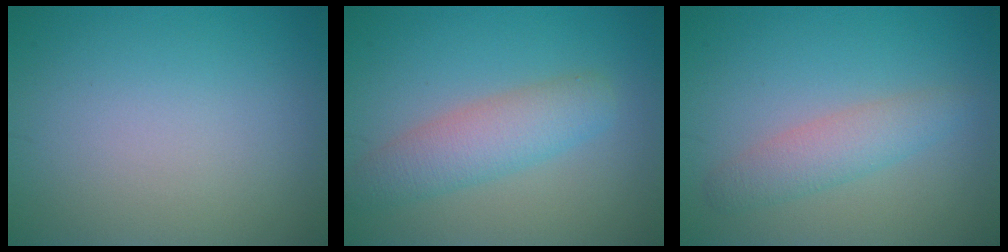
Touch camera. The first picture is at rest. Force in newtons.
{"total": 4.1, "press": 4.1, "slide": 0.2}
{"total": 2.8, "press": 2.8, "slide": 0.0}